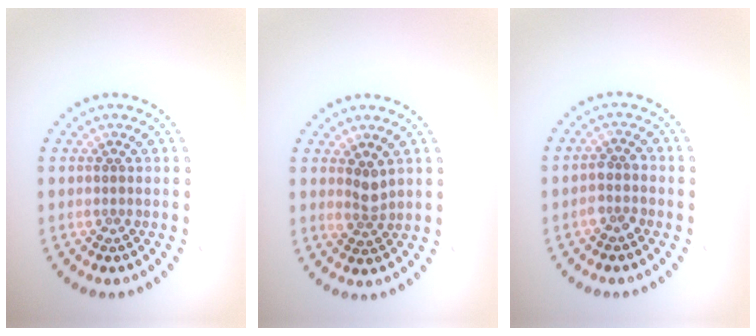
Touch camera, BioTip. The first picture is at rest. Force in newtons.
{"total": 1.6, "press": 1.3, "slide": 1.0}
{"total": 1.5, "press": 1.4, "slide": 0.5}